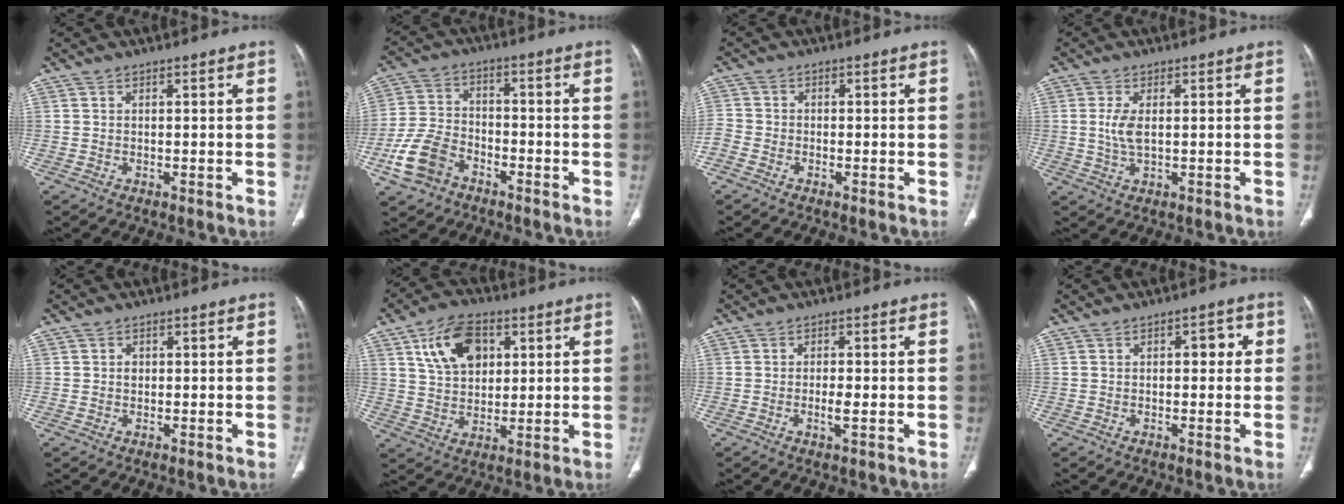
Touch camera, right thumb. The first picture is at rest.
{"total": 10.0, "force": [-5.3, 6.7, 5.1], "torque": [-0.102, 0.028, -0.102]}
{"total": 3.2, "force": [-2.0, 2.0, 1.4], "torque": [-0.035, 0.007, -0.048]}
{"total": 3.8, "force": [0.4, 1.6, 3.4], "torque": [-0.080, -0.005, 0.011]}
{"total": 1.2, "force": [0.1, 1.0, 0.5], "torque": [-0.002, 0.003, 0.002]}
{"total": 11.9, "force": [4.6, 7.9, 7.7], "torque": [-0.108, -0.007, 0.082]}
{"total": 2.6, "force": [-0.7, 0.7, 2.4], "torque": [-0.048, -0.002, -0.013]}
{"total": 3.1, "force": [0.3, 1.8, 2.5], "torque": [-0.012, 0.007, -0.002]}